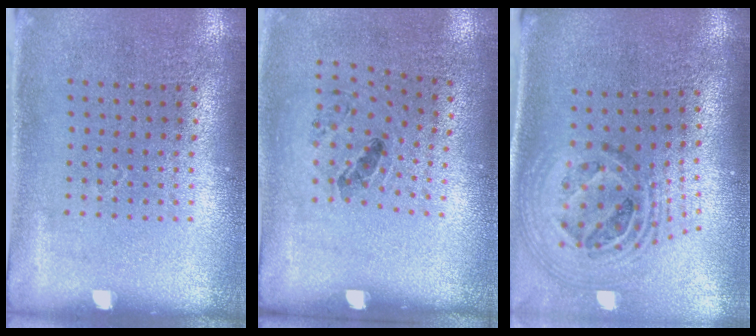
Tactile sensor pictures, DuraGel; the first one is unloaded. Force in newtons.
{"total": 1.2, "press": 0.7, "slide": 1.0}
{"total": 1.9, "press": 1.5, "slide": 1.1}